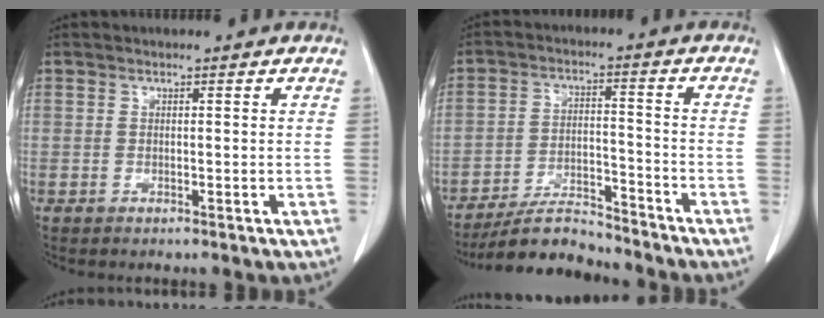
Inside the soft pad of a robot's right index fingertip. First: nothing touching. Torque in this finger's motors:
{"motor_torque": [-0.29, -0.28, 0.02, -0.02]}